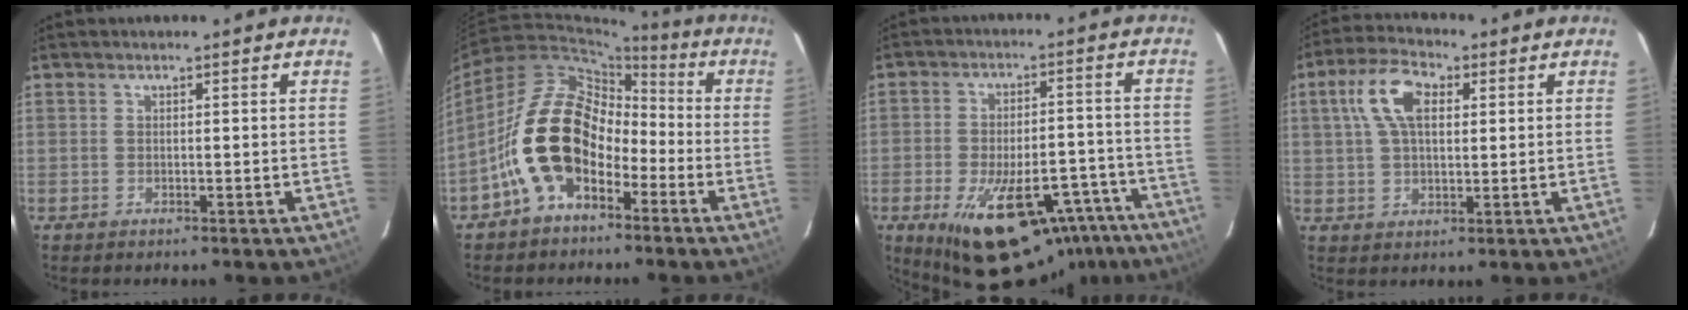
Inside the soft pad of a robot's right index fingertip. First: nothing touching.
{"total": 14.6, "force": [-5.8, 9.7, 9.3], "torque": [-0.172, 0.019, -0.104]}
{"total": 22.8, "force": [-14.5, 10.3, 14.2], "torque": [-0.222, -0.003, -0.184]}
{"total": 9.6, "force": [2.9, 5.0, 7.6], "torque": [-0.152, 0.025, 0.053]}